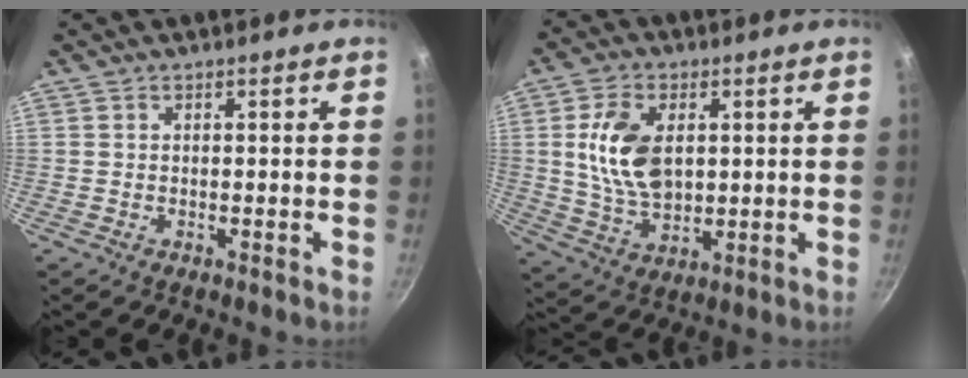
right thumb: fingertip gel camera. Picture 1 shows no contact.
{"total": 12.5, "force": [2.1, 7.8, 9.5], "torque": [-0.161, -0.012, 0.046]}